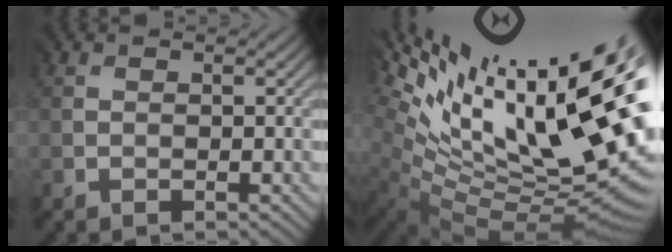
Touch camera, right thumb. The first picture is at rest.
{"total": 19.7, "force": [6.7, 8.2, 16.6], "torque": [-0.253, 0.015, 0.149]}